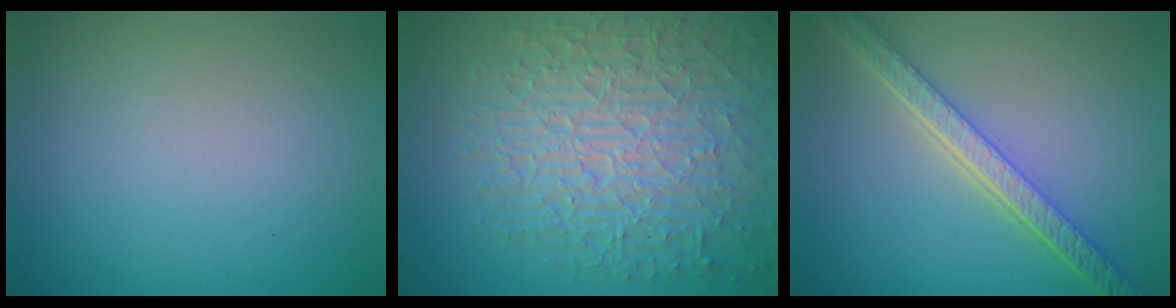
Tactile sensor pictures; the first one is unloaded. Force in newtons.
{"total": 10.0, "press": 6.7, "slide": 7.4}
{"total": 5.5, "press": 4.3, "slide": 3.4}